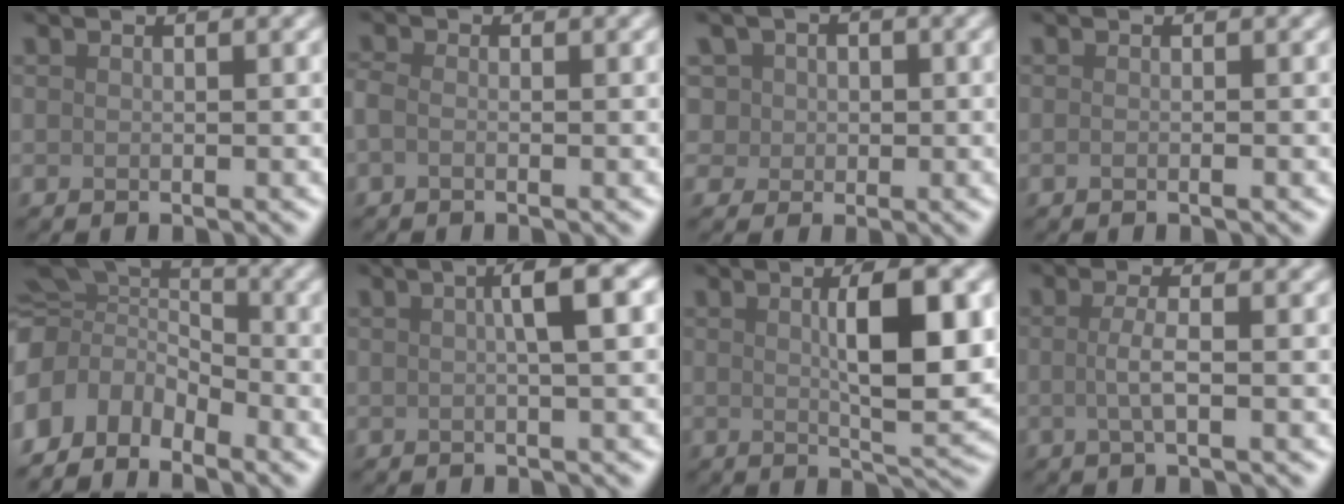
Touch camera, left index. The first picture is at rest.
{"total": 1.0, "force": [-0.5, 0.5, 0.7], "torque": [-0.019, 0.000, -0.015]}
{"total": 5.0, "force": [1.8, 4.3, 1.8], "torque": [-0.028, 0.018, 0.013]}
{"total": 0.6, "force": [-0.3, 0.0, 0.5], "torque": [-0.008, 0.000, -0.004]}
{"total": 8.1, "force": [-4.1, 5.1, 4.8], "torque": [-0.102, -0.008, -0.089]}
{"total": 3.6, "force": [0.8, 0.7, 3.5], "torque": [-0.045, 0.016, 0.007]}
{"total": 7.3, "force": [1.1, 1.7, 7.0], "torque": [-0.098, 0.004, 0.020]}
{"total": 2.3, "force": [-0.2, 0.7, 2.2], "torque": [-0.043, 0.000, -0.008]}